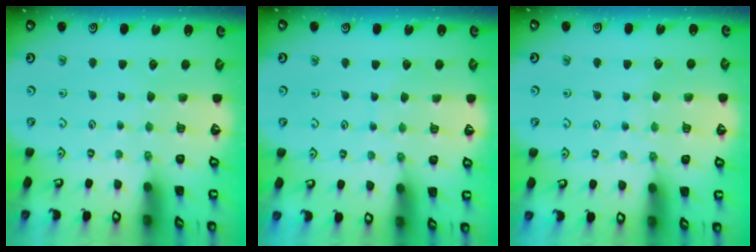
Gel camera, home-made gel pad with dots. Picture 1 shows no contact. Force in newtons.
{"total": 4.1, "press": 4.1, "slide": 0.4}
{"total": 4.6, "press": 4.5, "slide": 0.6}